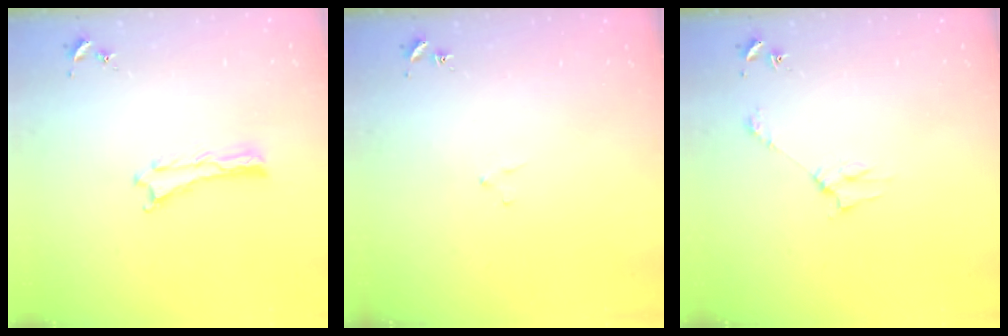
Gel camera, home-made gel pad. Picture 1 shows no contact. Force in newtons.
{"total": 1.9, "press": 1.9, "slide": 0.1}
{"total": 2.8, "press": 2.8, "slide": 0.2}